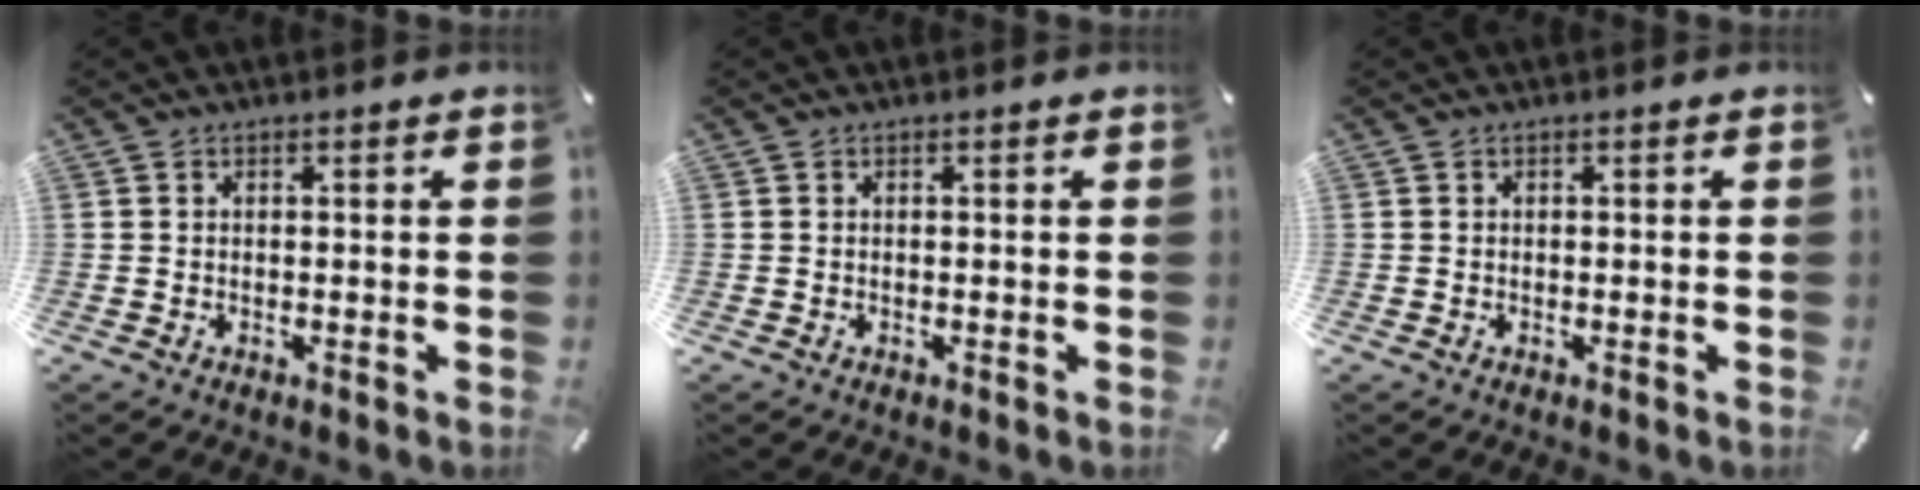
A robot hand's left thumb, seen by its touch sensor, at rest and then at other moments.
{"total": 0.0}
{"total": 0.0}